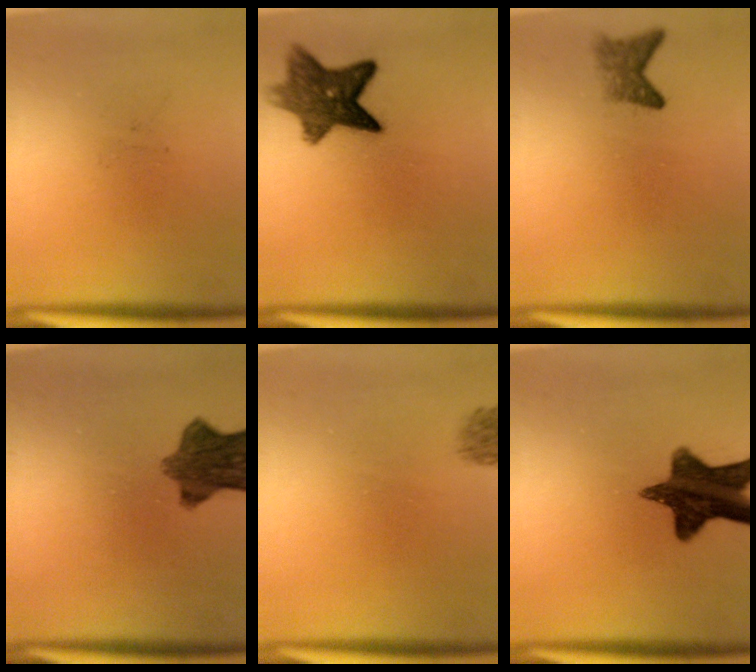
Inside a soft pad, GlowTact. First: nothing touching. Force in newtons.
{"total": 8.9}
{"total": 2.4}
{"total": 8.6}
{"total": 1.6}
{"total": 13.0}